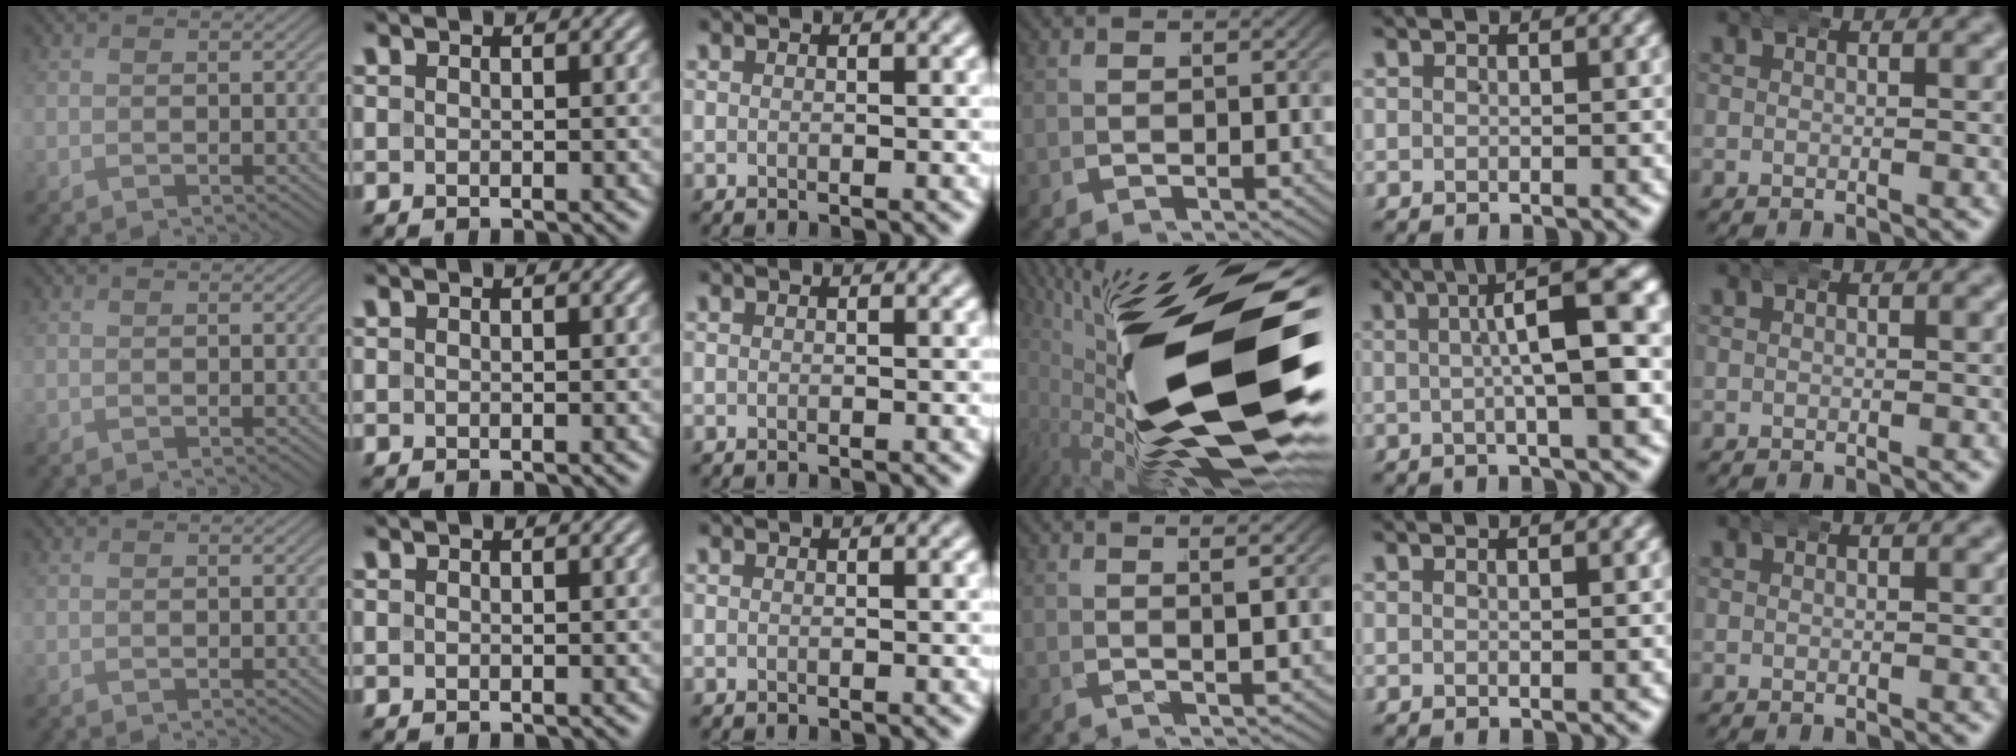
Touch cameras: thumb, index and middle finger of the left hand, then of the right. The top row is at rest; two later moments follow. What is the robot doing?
{"motion": "wrap", "object": "arm wrap"}